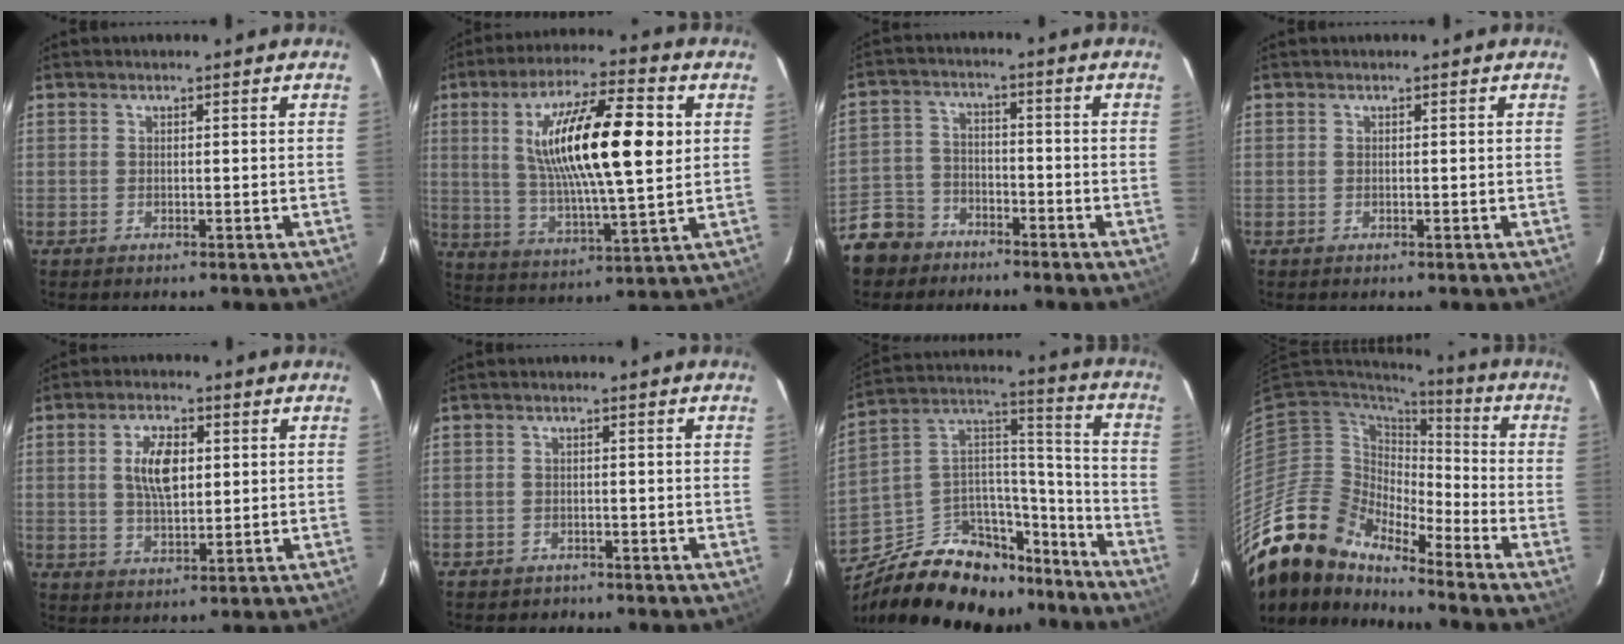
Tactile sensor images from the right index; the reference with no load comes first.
{"total": 19.8, "force": [4.3, 4.7, 18.8], "torque": [-0.331, 0.015, 0.079]}
{"total": 9.2, "force": [-6.6, 6.1, 2.0], "torque": [-0.071, 0.017, -0.119]}
{"total": 0.0}
{"total": 7.3, "force": [1.4, 3.5, 6.2], "torque": [-0.116, 0.007, 0.029]}
{"total": 3.3, "force": [-2.5, 2.1, 0.2], "torque": [-0.016, 0.006, -0.039]}
{"total": 25.5, "force": [-17.8, 13.7, 12.1], "torque": [-0.239, 0.073, -0.254]}
{"total": 18.0, "force": [-15.8, 6.3, 5.9], "torque": [-0.115, -0.010, -0.303]}